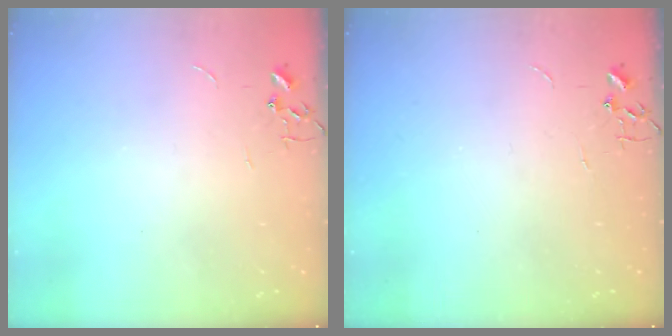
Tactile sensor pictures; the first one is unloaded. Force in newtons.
{"total": 0.0}